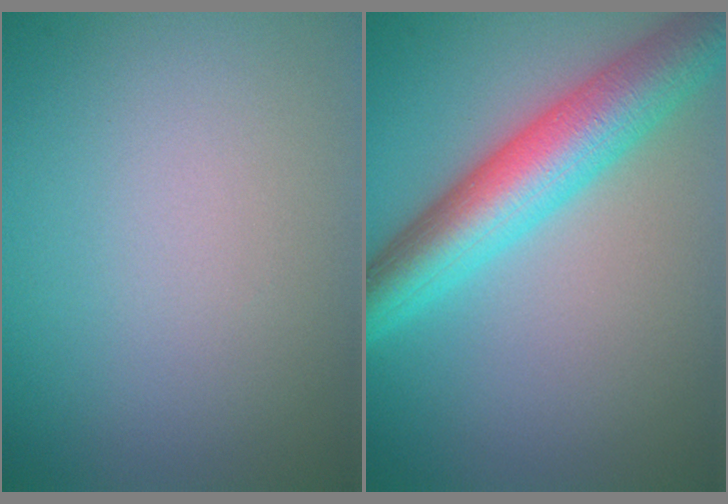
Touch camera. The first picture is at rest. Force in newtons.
{"total": 7.6, "press": 7.6, "slide": 0.3}